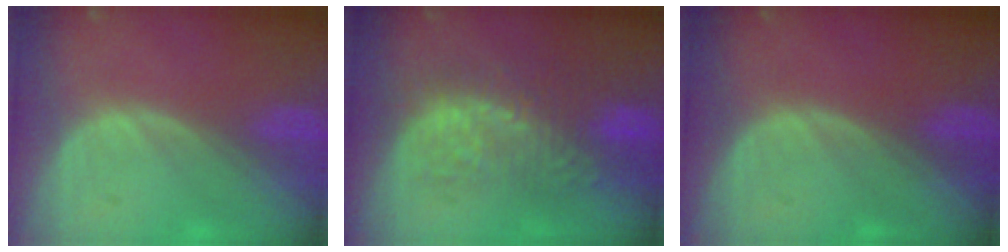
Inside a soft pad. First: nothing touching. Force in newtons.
{"total": 10.3, "press": 9.1, "slide": 4.9}
{"total": 0.0}